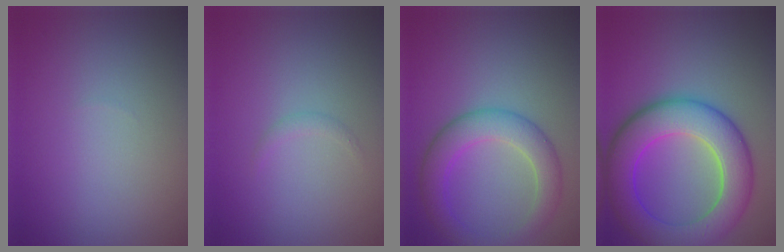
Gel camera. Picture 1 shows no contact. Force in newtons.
{"total": 0.6, "press": 0.6, "slide": 0.0}
{"total": 4.5, "press": 4.5, "slide": 0.1}
{"total": 8.7, "press": 8.7, "slide": 0.5}